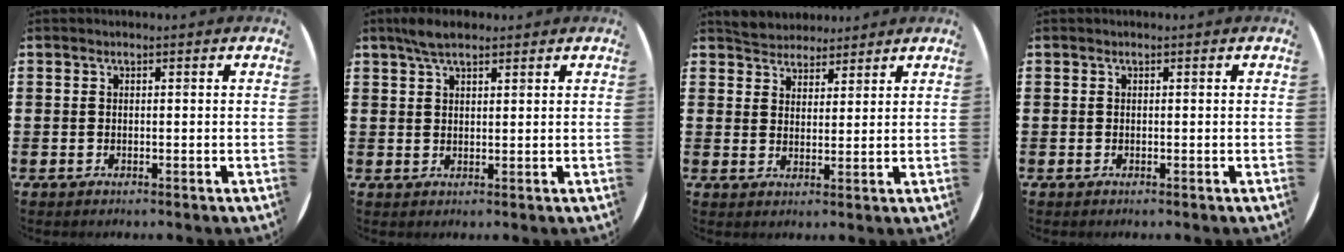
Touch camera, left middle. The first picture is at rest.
{"total": 3.8, "force": [2.8, 1.2, 2.2], "torque": [-0.040, 0.004, 0.049]}
{"total": 3.8, "force": [3.7, 1.1, -0.1], "torque": [-0.008, -0.005, 0.070]}
{"total": 0.0}